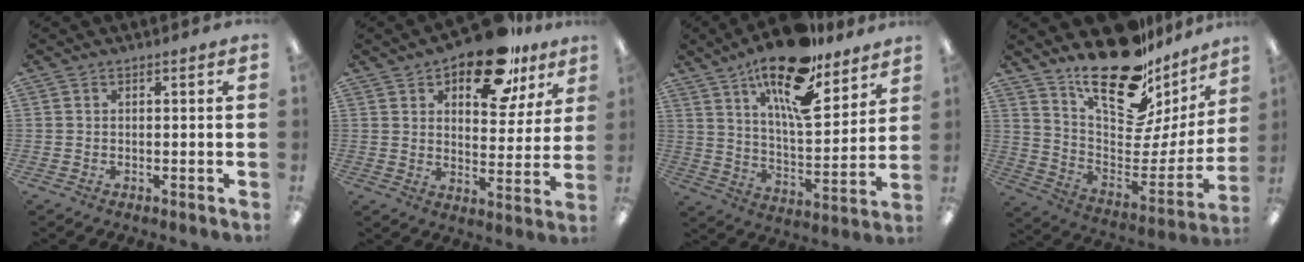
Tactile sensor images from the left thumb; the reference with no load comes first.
{"total": 17.1, "force": [11.5, 7.9, 9.9], "torque": [-0.129, -0.059, 0.190]}
{"total": 19.6, "force": [13.4, 6.8, 12.5], "torque": [-0.208, -0.077, 0.223]}
{"total": 25.7, "force": [19.0, 10.6, 13.7], "torque": [-0.197, -0.134, 0.329]}